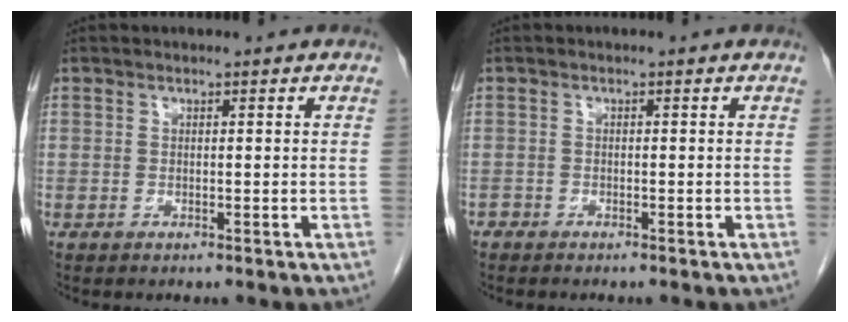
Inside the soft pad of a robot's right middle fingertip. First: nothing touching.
{"total": 1.0, "force": [-0.9, 0.3, 0.1], "torque": [-0.006, 0.000, -0.021]}